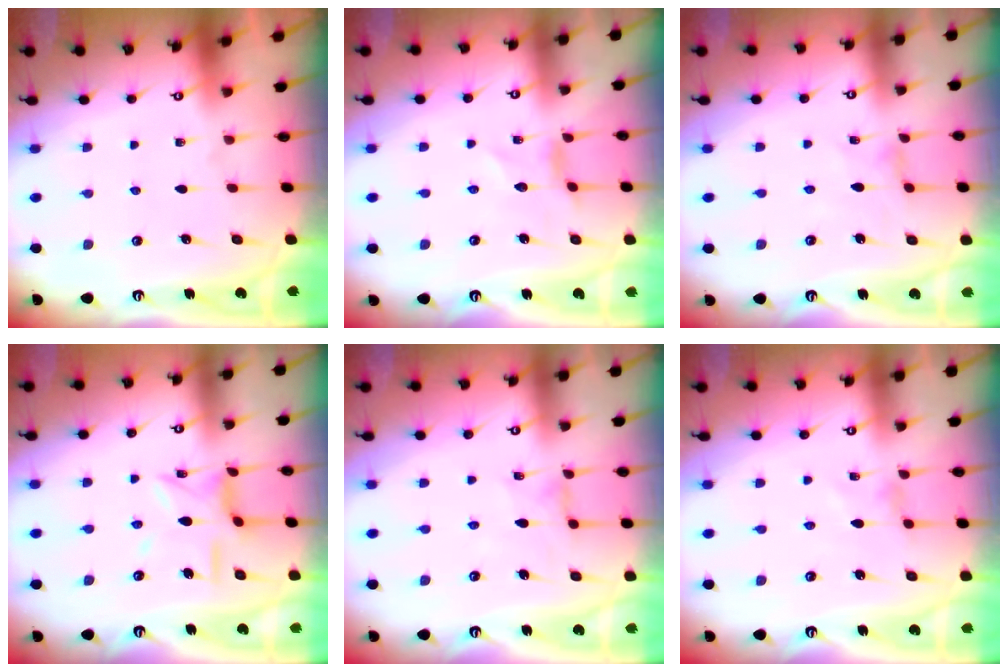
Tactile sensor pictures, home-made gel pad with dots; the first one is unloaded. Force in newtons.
{"total": 1.7, "press": 1.7, "slide": 0.1}
{"total": 0.9, "press": 0.9, "slide": 0.3}
{"total": 8.8, "press": 8.7, "slide": 0.8}
{"total": 0.8, "press": 0.7, "slide": 0.3}
{"total": 0.0}